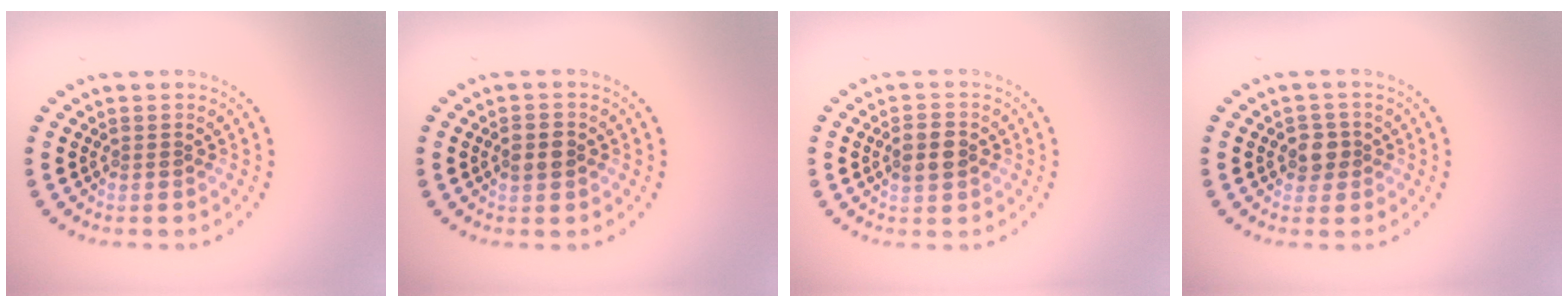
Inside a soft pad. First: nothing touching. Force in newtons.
{"total": 2.4, "press": 2.4, "slide": 0.0}
{"total": 3.0, "press": 3.0, "slide": 0.0}
{"total": 2.0, "press": 1.8, "slide": 0.8}